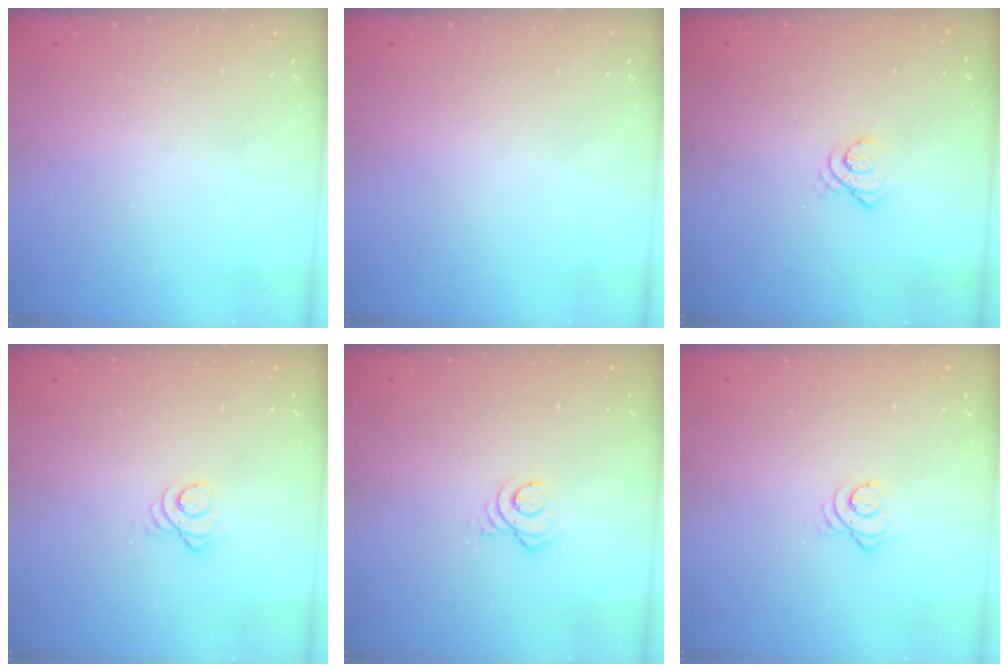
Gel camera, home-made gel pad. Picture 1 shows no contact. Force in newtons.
{"total": 0.0}
{"total": 3.6, "press": 3.6, "slide": 0.2}
{"total": 3.0, "press": 3.0, "slide": 0.4}
{"total": 3.8, "press": 3.8, "slide": 0.0}
{"total": 3.2, "press": 3.2, "slide": 0.1}